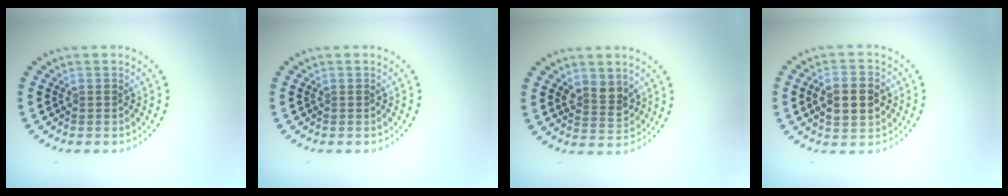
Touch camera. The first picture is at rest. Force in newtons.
{"total": 0.0}
{"total": 2.6, "press": 2.4, "slide": 0.9}
{"total": 4.7, "press": 4.7, "slide": 0.2}